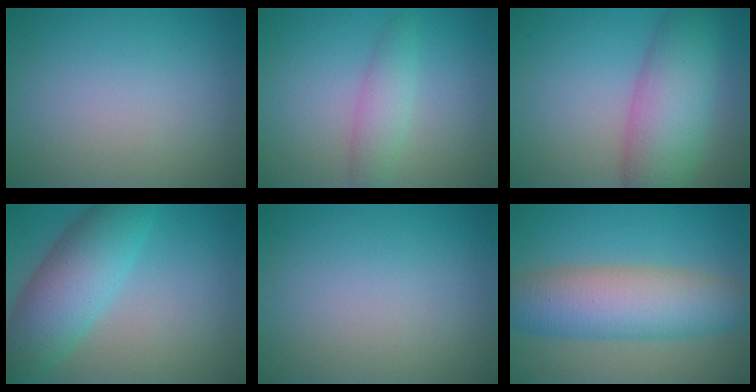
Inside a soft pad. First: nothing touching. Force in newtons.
{"total": 2.5, "press": 2.5, "slide": 0.1}
{"total": 7.8, "press": 7.8, "slide": 0.3}
{"total": 7.6, "press": 7.6, "slide": 0.2}
{"total": 0.0}
{"total": 7.9, "press": 7.9, "slide": 0.1}